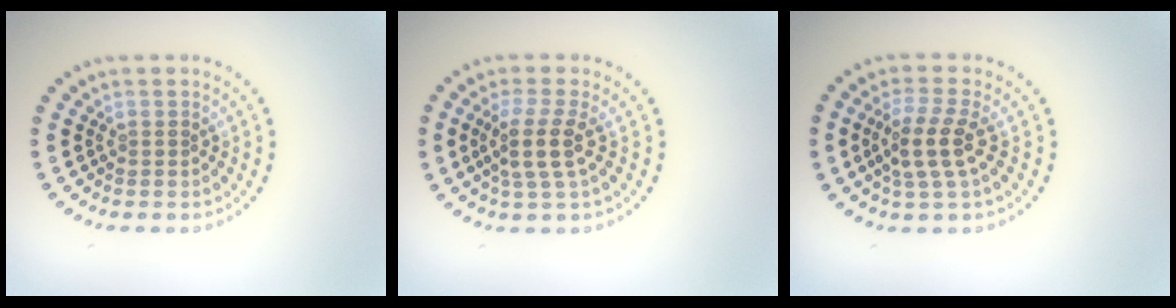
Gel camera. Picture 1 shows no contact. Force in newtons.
{"total": 3.1, "press": 2.4, "slide": 2.0}
{"total": 3.3, "press": 2.8, "slide": 1.6}